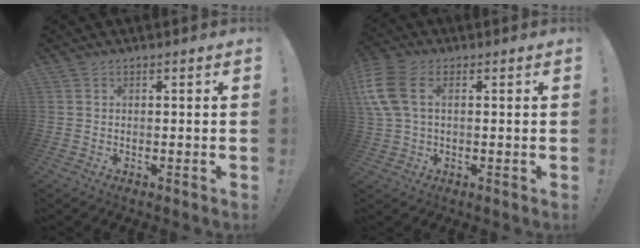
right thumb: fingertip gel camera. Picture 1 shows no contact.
{"total": 10.2, "force": [2.3, 6.4, 7.7], "torque": [-0.182, 0.008, 0.048]}